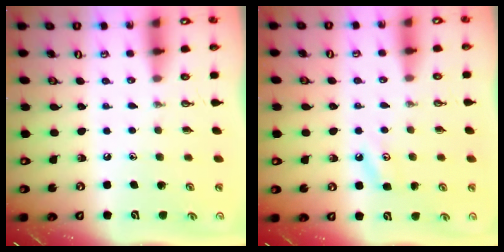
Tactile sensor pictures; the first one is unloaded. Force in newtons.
{"total": 3.9, "press": 3.9, "slide": 0.6}